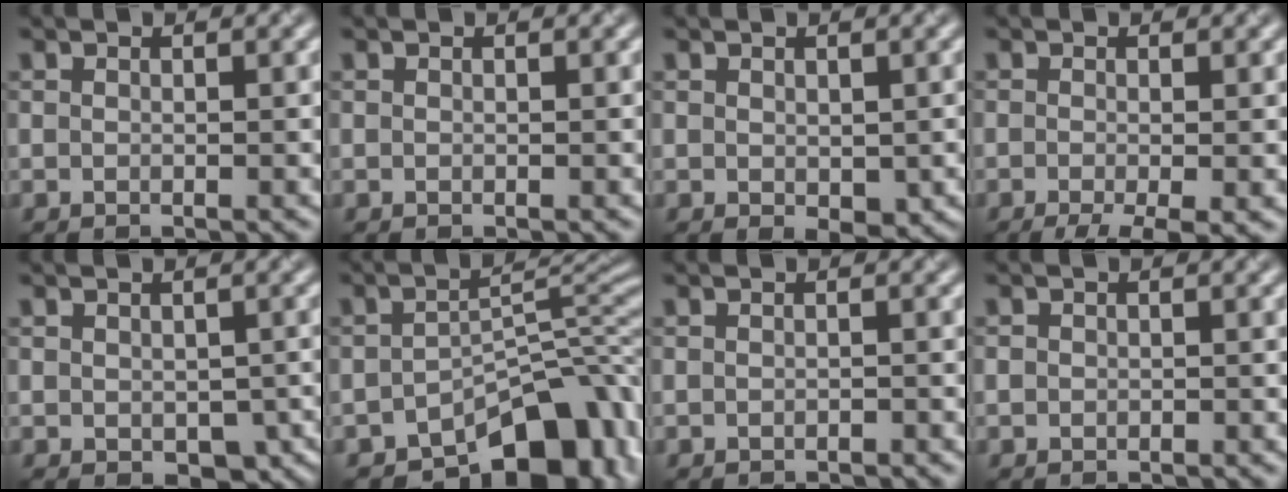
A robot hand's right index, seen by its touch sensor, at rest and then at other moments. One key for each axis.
{"total": 0.0}
{"total": 2.1, "fx": -0.3, "fy": 1.3, "fz": 1.7, "tx": -0.024, "ty": -0.011, "tz": 0.004}
{"total": 4.5, "fx": -2.4, "fy": 1.1, "fz": 3.6, "tx": -0.058, "ty": -0.009, "tz": -0.040}
{"total": 4.6, "fx": -1.5, "fy": 2.8, "fz": 3.3, "tx": -0.039, "ty": -0.021, "tz": -0.007}
{"total": 11.6, "fx": -7.3, "fy": 5.5, "fz": 7.2, "tx": -0.079, "ty": -0.006, "tz": -0.123}
{"total": 0.6, "fx": -0.6, "fy": 0.1, "fz": 0.1, "tx": -0.001, "ty": -0.002, "tz": -0.008}
{"total": 0.8, "fx": -0.4, "fy": 0.7, "fz": 0.0, "tx": 0.005, "ty": -0.004, "tz": -0.007}